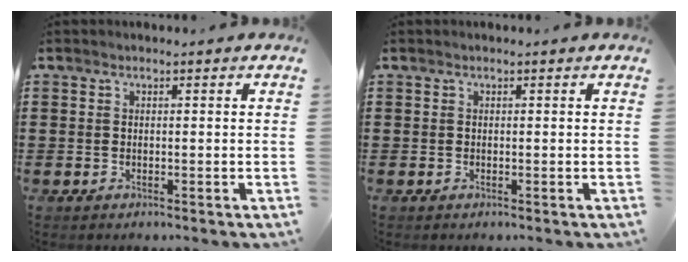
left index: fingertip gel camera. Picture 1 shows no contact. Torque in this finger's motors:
{"motor_torque": [0.00, 0.00, 0.00, 0.00]}